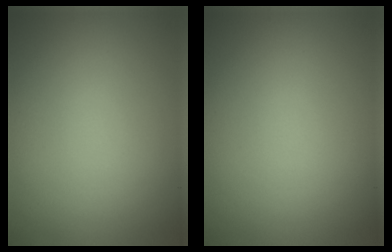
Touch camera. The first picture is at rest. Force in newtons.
{"total": 0.0}